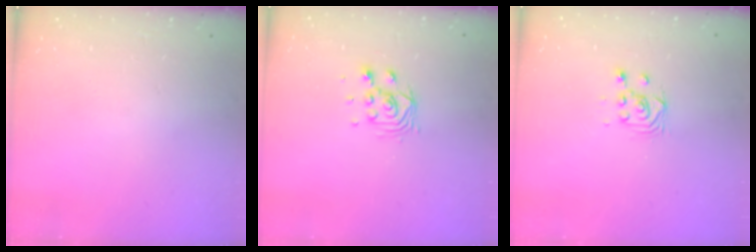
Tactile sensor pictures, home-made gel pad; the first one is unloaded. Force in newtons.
{"total": 5.8, "press": 5.8, "slide": 0.5}
{"total": 4.1, "press": 4.0, "slide": 0.7}